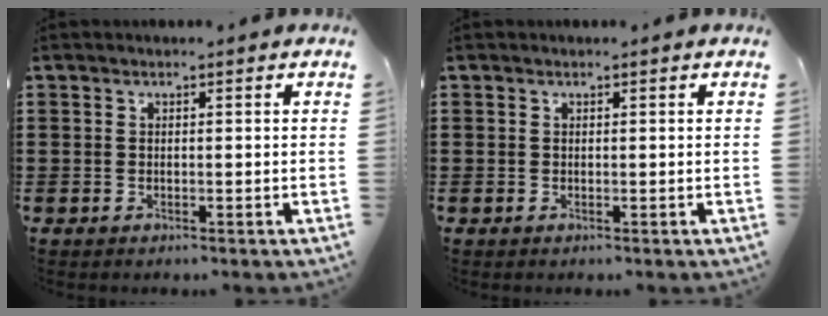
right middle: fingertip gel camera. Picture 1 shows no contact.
{"total": 0.0}